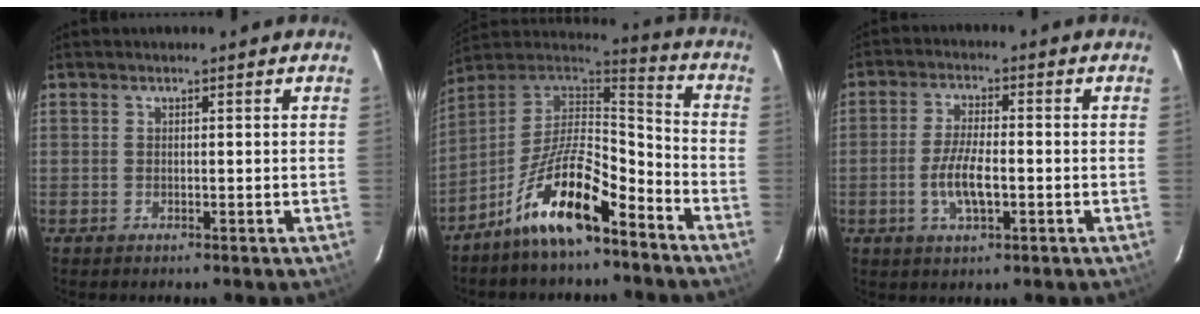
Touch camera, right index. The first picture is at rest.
{"total": 15.2, "force": [-9.0, 4.8, 11.2], "torque": [-0.216, 0.012, -0.167]}
{"total": 6.7, "force": [-1.9, 2.2, 6.1], "torque": [-0.124, -0.003, -0.035]}